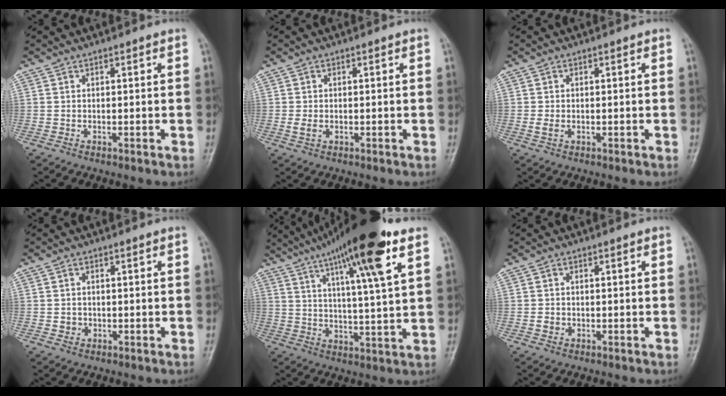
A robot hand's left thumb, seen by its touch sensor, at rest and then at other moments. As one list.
[{"total": 2.1, "force": [-0.3, 1.5, 1.5], "torque": [-0.031, 0.001, -0.007]}, {"total": 2.0, "force": [-0.3, 1.4, 1.4], "torque": [-0.030, 0.001, -0.007]}, {"total": 1.9, "force": [-0.3, 1.7, 0.6], "torque": [-0.001, 0.005, -0.004]}, {"total": 18.4, "force": [10.1, 2.5, 15.2], "torque": [-0.241, -0.019, 0.161]}, {"total": 1.7, "force": [-0.4, 1.5, 0.8], "torque": [-0.007, 0.003, -0.007]}]